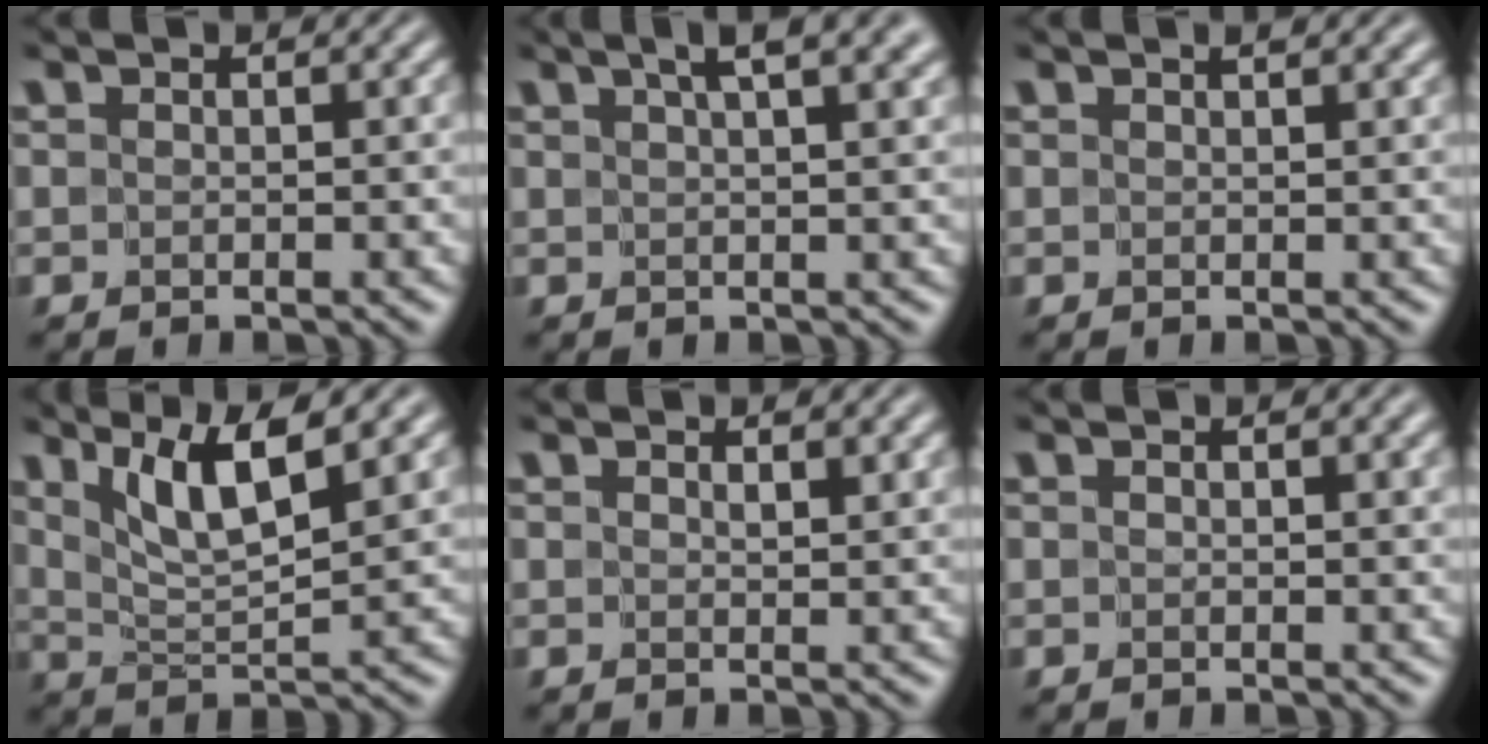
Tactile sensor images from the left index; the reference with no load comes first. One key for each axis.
{"total": 5.9, "fx": 3.8, "fy": 1.8, "fz": 4.1, "tx": -0.035, "ty": 0.022, "tz": 0.033}
{"total": 2.4, "fx": 1.7, "fy": 0.8, "fz": 1.6, "tx": -0.004, "ty": -0.001, "tz": 0.008}
{"total": 5.5, "fx": 3.1, "fy": 1.0, "fz": 4.4, "tx": -0.079, "ty": -0.005, "tz": 0.057}
{"total": 1.2, "fx": 0.9, "fy": 0.1, "fz": 0.7, "tx": -0.005, "ty": -0.005, "tz": 0.018}
{"total": 1.9, "fx": 1.0, "fy": 0.4, "fz": 1.6, "tx": -0.016, "ty": -0.001, "tz": 0.012}